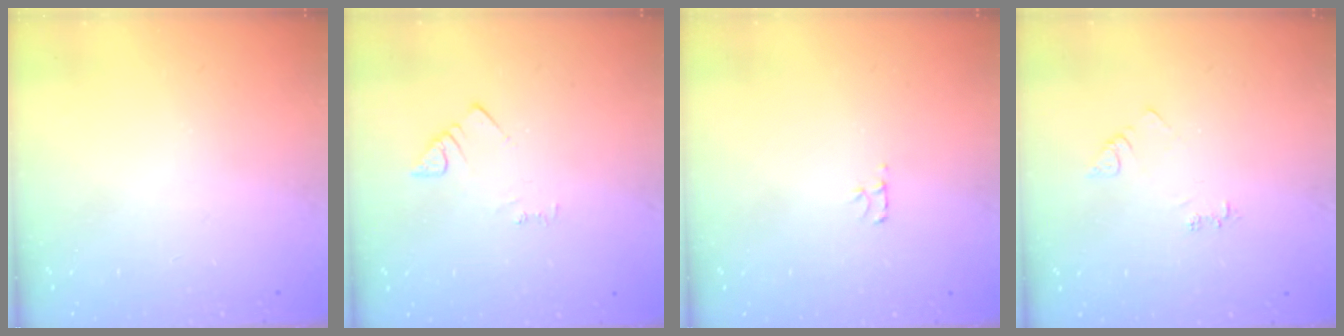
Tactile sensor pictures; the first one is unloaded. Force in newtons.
{"total": 2.5, "press": 2.5, "slide": 0.4}
{"total": 3.1, "press": 3.1, "slide": 0.4}
{"total": 3.9, "press": 3.9, "slide": 0.5}